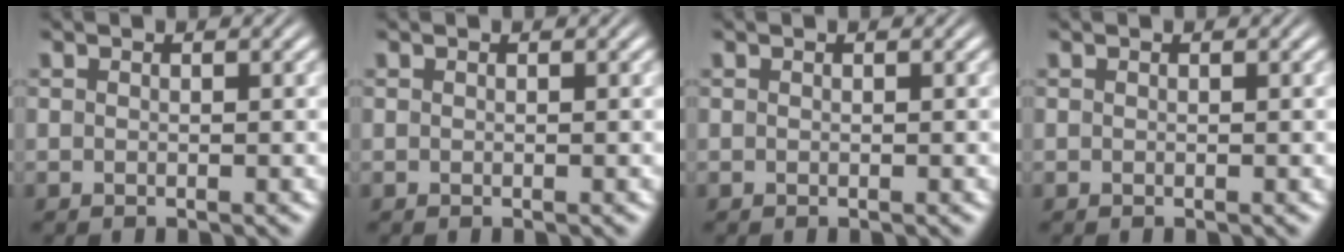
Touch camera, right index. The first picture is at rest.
{"total": 0.0}
{"total": 0.0}
{"total": 0.0}